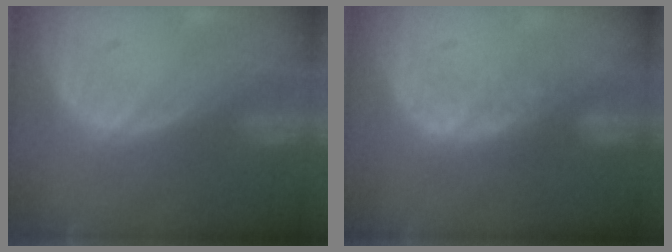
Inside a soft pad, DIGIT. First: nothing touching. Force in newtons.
{"total": 3.3, "press": 3.0, "slide": 1.4}